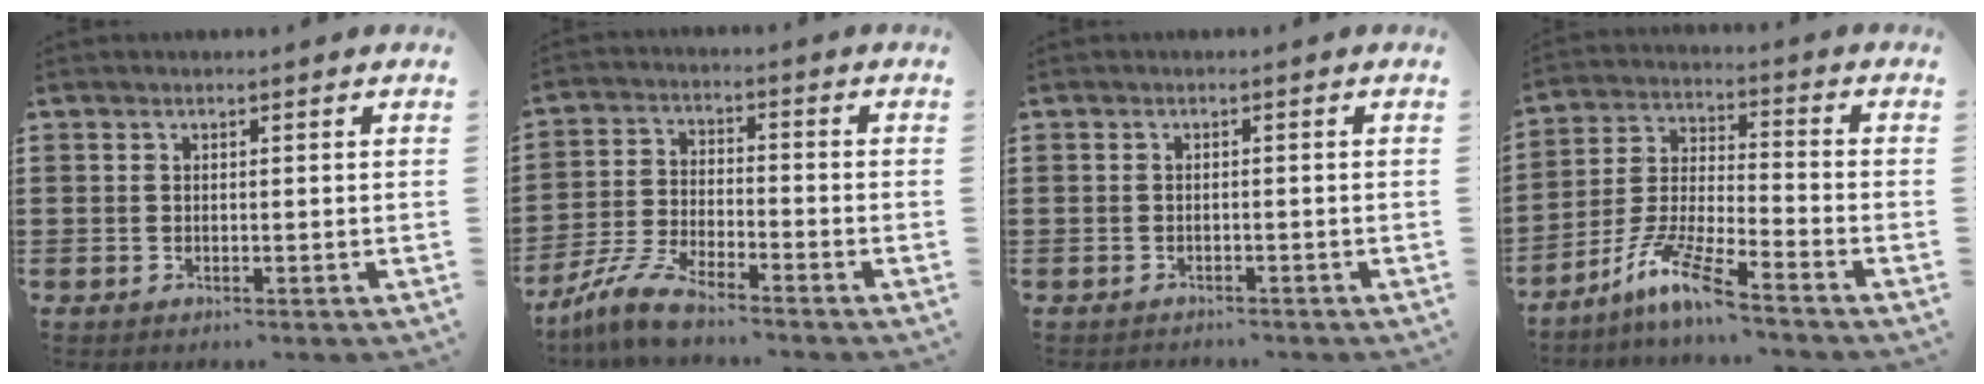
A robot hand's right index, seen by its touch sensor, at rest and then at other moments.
{"total": 7.2, "force": [-6.3, 0.8, 3.3], "torque": [-0.082, -0.003, -0.127]}
{"total": 0.9, "force": [-0.8, 0.3, 0.0], "torque": [-0.003, 0.001, -0.019]}
{"total": 9.4, "force": [-7.2, 0.7, 6.1], "torque": [-0.133, -0.004, -0.143]}